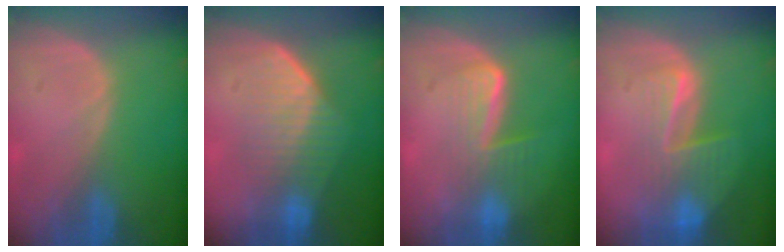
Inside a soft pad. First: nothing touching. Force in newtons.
{"total": 7.3, "press": 7.0, "slide": 2.0}
{"total": 6.7, "press": 5.8, "slide": 3.4}
{"total": 8.2, "press": 7.1, "slide": 4.3}